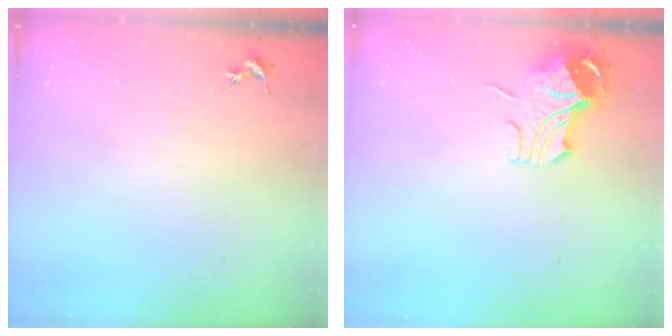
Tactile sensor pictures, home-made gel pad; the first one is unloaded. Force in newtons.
{"total": 10.0, "press": 9.9, "slide": 0.6}